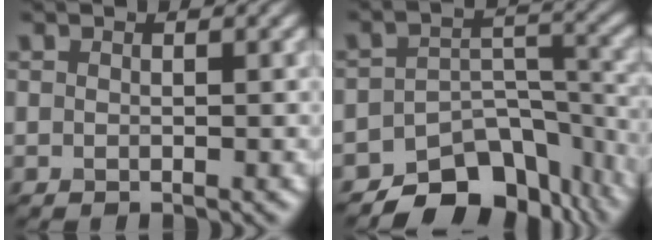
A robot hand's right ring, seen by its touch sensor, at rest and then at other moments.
{"total": 9.1, "force": [-7.0, 4.5, 3.6], "torque": [-0.036, -0.013, -0.110]}